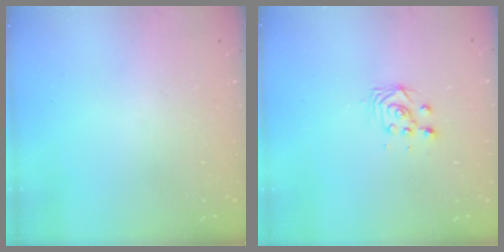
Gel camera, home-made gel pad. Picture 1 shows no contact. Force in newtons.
{"total": 3.0, "press": 3.0, "slide": 0.2}